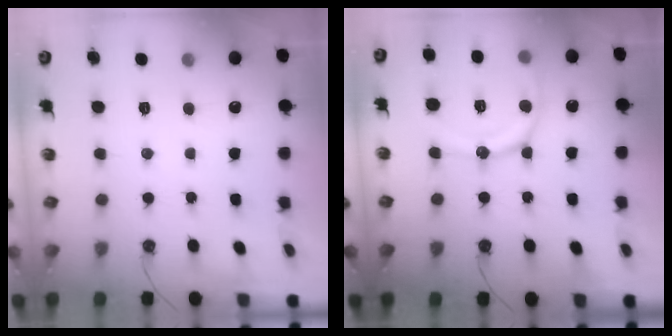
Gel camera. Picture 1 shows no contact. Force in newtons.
{"total": 12.3, "press": 12.2, "slide": 1.1}